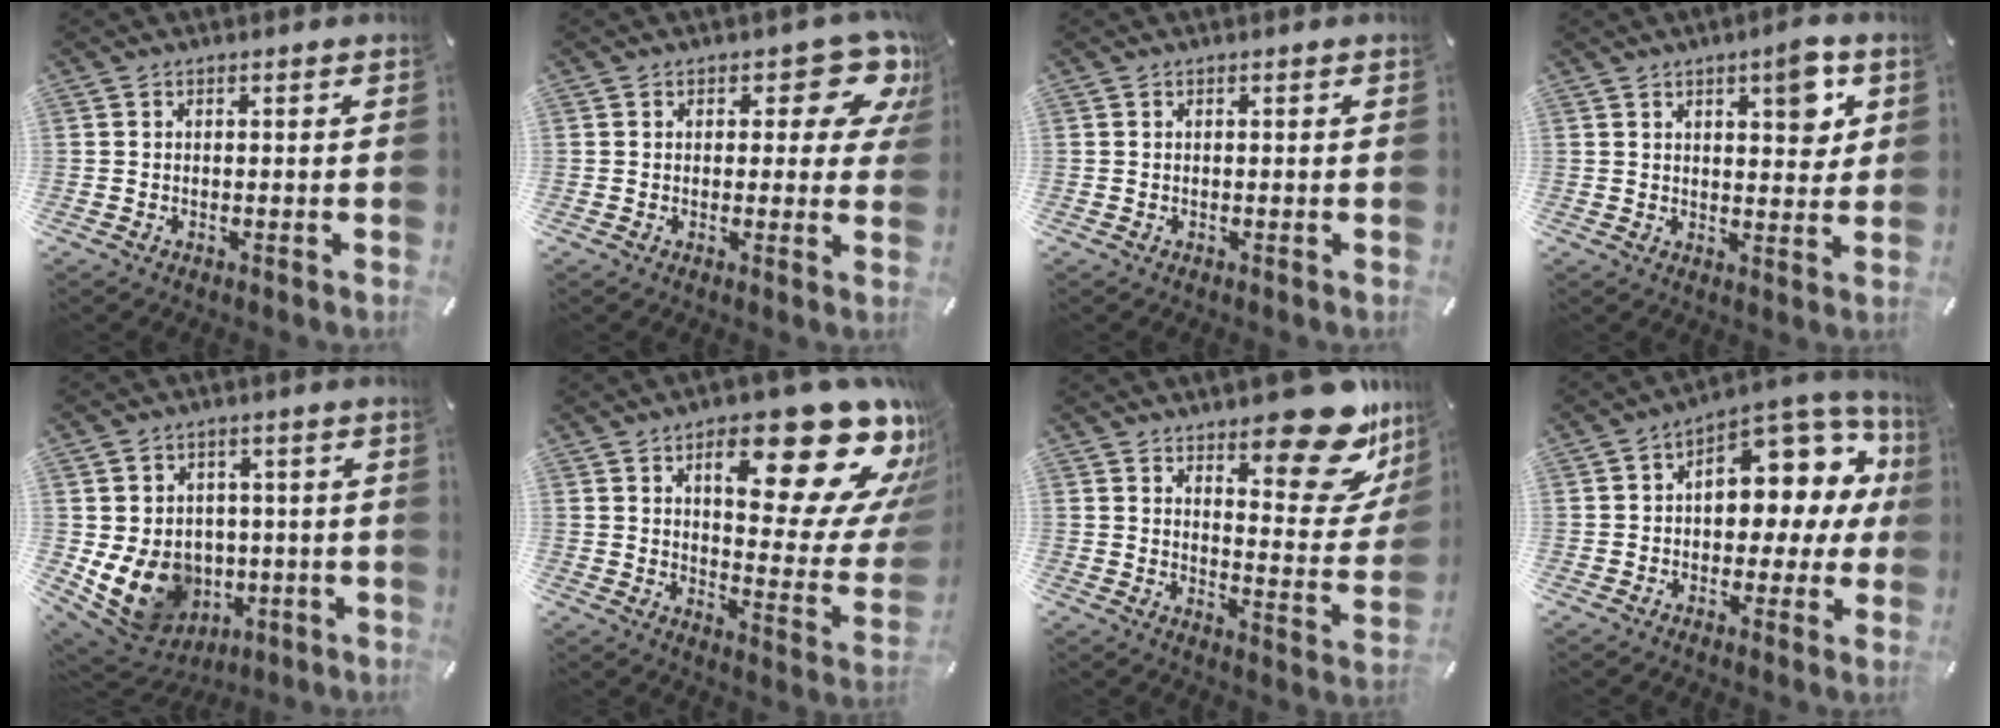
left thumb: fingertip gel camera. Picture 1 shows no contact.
{"total": 11.7, "force": [6.8, 5.1, 8.1], "torque": [-0.088, -0.043, 0.111]}
{"total": 0.0}
{"total": 7.6, "force": [4.0, 3.3, 5.5], "torque": [-0.059, -0.023, 0.060]}
{"total": 13.0, "force": [-2.0, 11.2, 6.2], "torque": [-0.135, -0.001, -0.025]}
{"total": 26.9, "force": [14.4, 10.6, 20.1], "torque": [-0.260, -0.106, 0.234]}
{"total": 20.3, "force": [14.2, 8.4, 11.8], "torque": [-0.128, -0.119, 0.234]}
{"total": 12.6, "force": [4.4, 8.0, 8.7], "torque": [-0.095, -0.047, 0.074]}